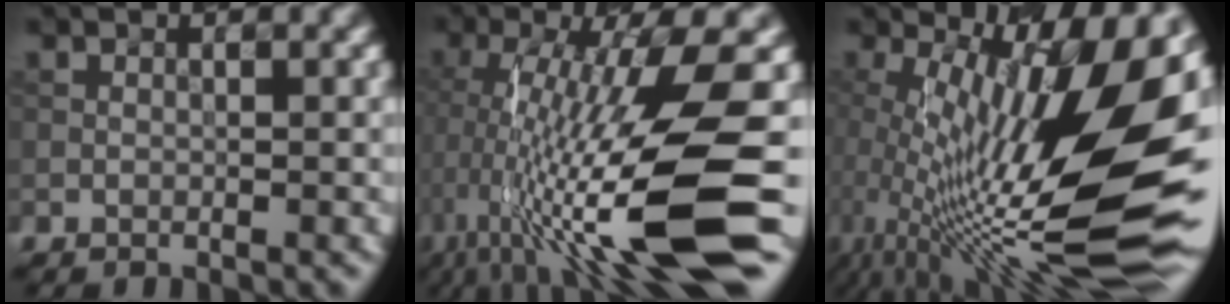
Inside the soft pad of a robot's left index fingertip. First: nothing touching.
{"total": 14.2, "force": [-2.6, 2.4, 13.8], "torque": [-0.246, 0.002, -0.033]}
{"total": 18.6, "force": [1.0, 6.5, 17.4], "torque": [-0.245, -0.006, 0.022]}